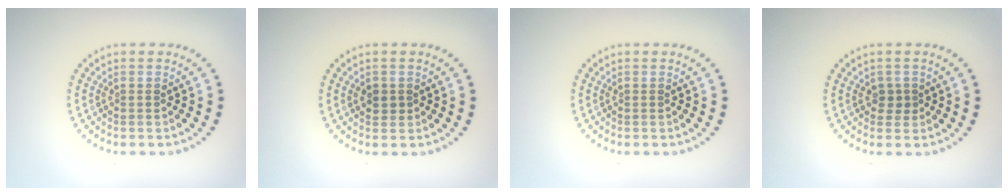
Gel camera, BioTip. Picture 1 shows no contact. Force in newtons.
{"total": 1.3, "press": 1.2, "slide": 0.5}
{"total": 0.0}
{"total": 1.3, "press": 1.1, "slide": 0.6}